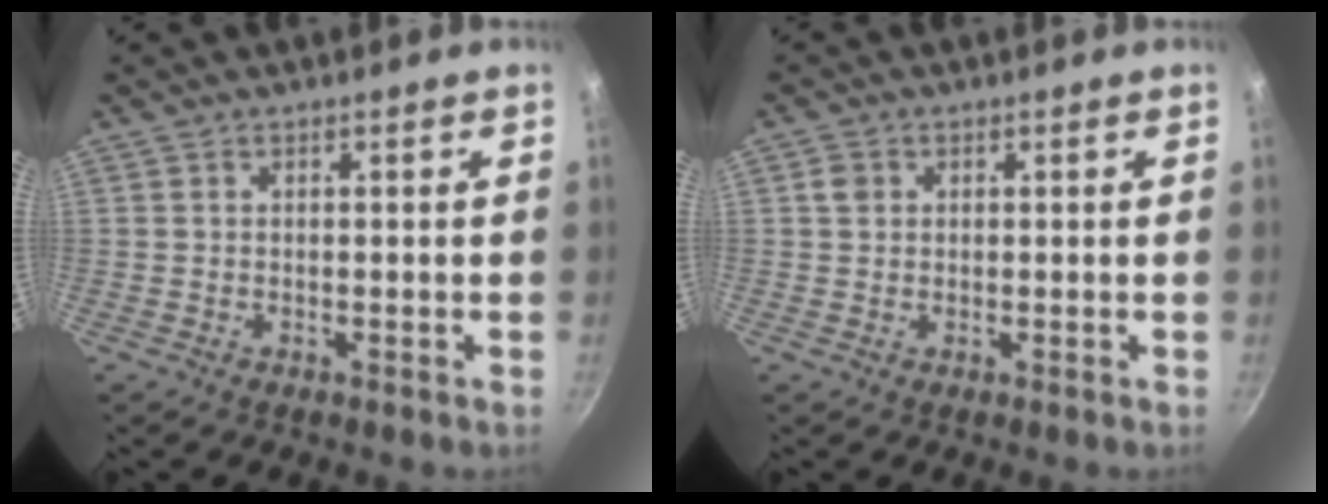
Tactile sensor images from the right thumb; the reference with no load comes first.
{"total": 2.0, "force": [0.5, 1.7, 0.8], "torque": [-0.007, 0.005, 0.006]}